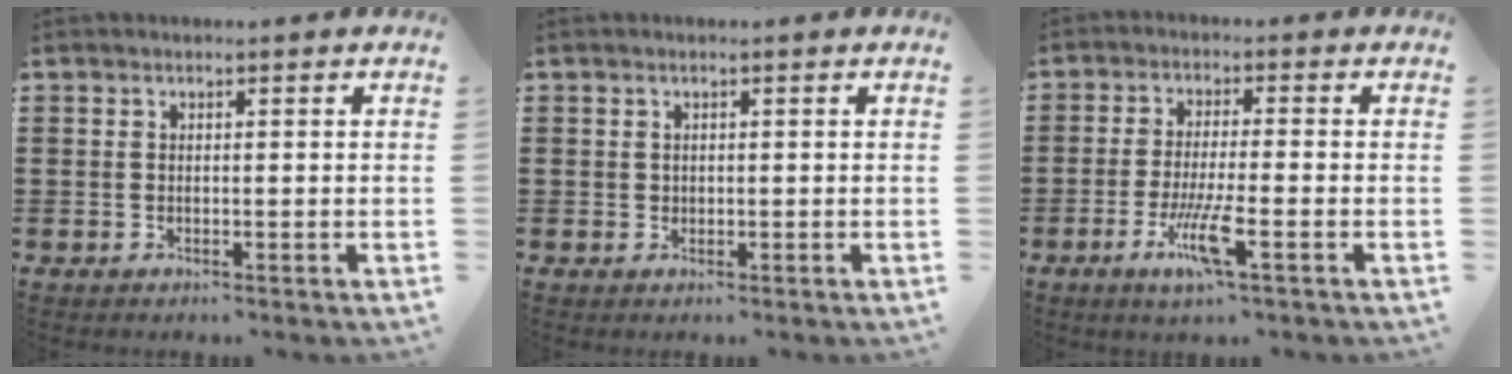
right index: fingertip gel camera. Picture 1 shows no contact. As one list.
[{"total": 0.6, "force": [0.2, 0.6, 0.1], "torque": [-0.005, 0.003, 0.005]}, {"total": 6.8, "force": [-3.0, 0.6, 6.0], "torque": [-0.123, -0.016, -0.057]}]